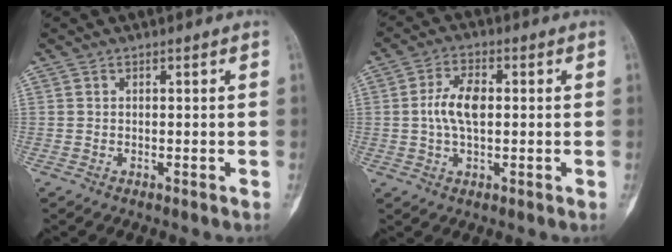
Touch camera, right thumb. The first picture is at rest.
{"total": 7.0, "force": [0.3, 3.6, 5.9], "torque": [-0.118, 0.011, 0.001]}